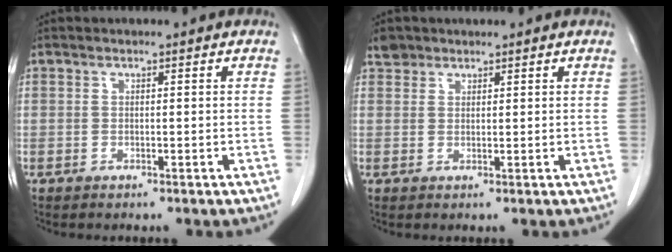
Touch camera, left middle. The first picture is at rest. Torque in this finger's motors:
{"motor_torque": [-0.05, 0.05, -0.07, -0.01]}